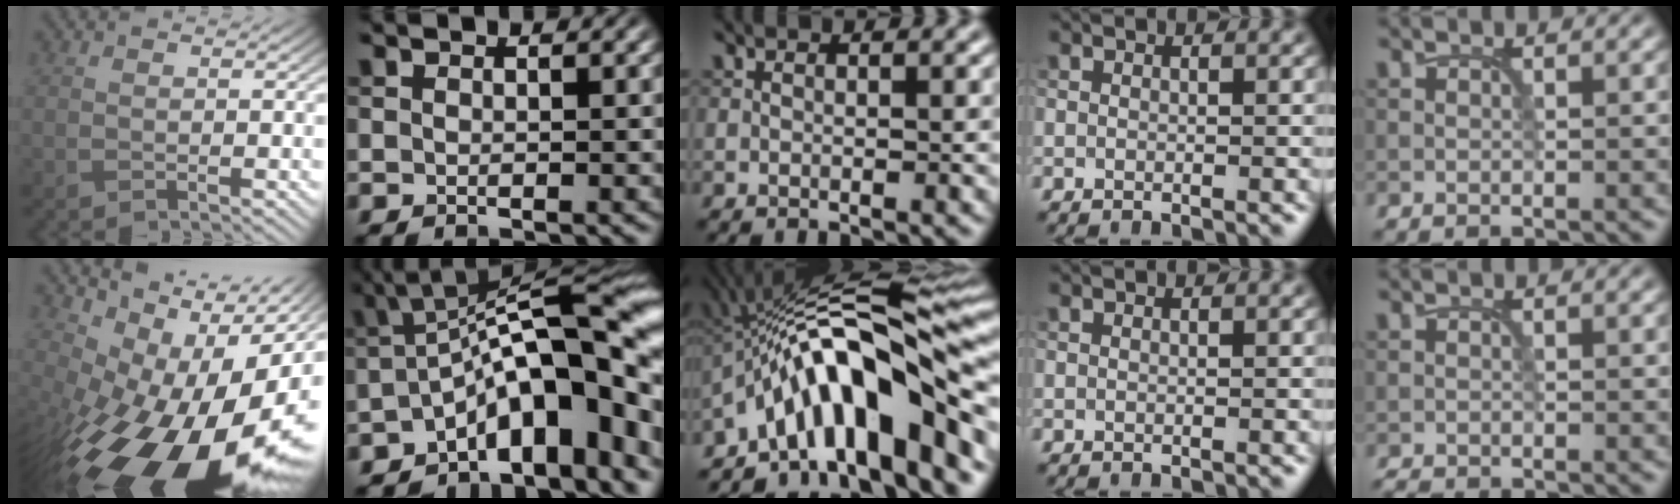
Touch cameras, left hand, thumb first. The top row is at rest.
{"thumb": {"total": 18.6, "force": [-4.1, 10.6, 14.7], "torque": [-0.223, -0.032, -0.057]}, "index": {"total": 13.8, "force": [-3.5, 4.4, 12.6], "torque": [-0.159, 0.025, -0.061]}, "middle": {"total": 14.3, "force": [-5.2, 4.2, 12.6], "torque": [-0.173, 0.029, -0.086]}, "little": {"total": 0.8, "force": [-0.8, 0.0, 0.0], "torque": [0.002, -0.003, -0.016]}}